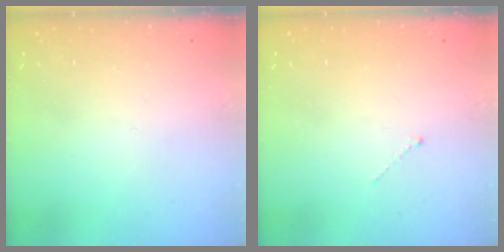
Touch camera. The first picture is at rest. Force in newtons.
{"total": 0.0}